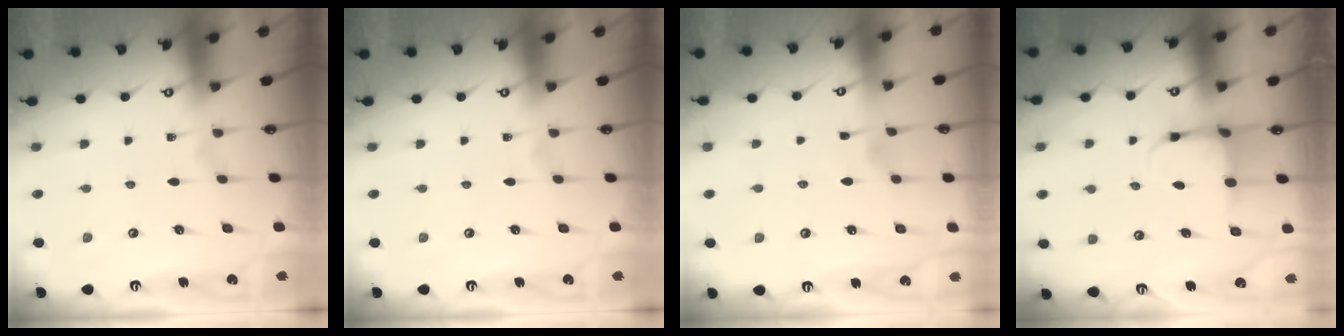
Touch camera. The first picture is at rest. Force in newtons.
{"total": 0.0}
{"total": 2.7, "press": 2.7, "slide": 0.3}
{"total": 3.9, "press": 3.8, "slide": 1.1}